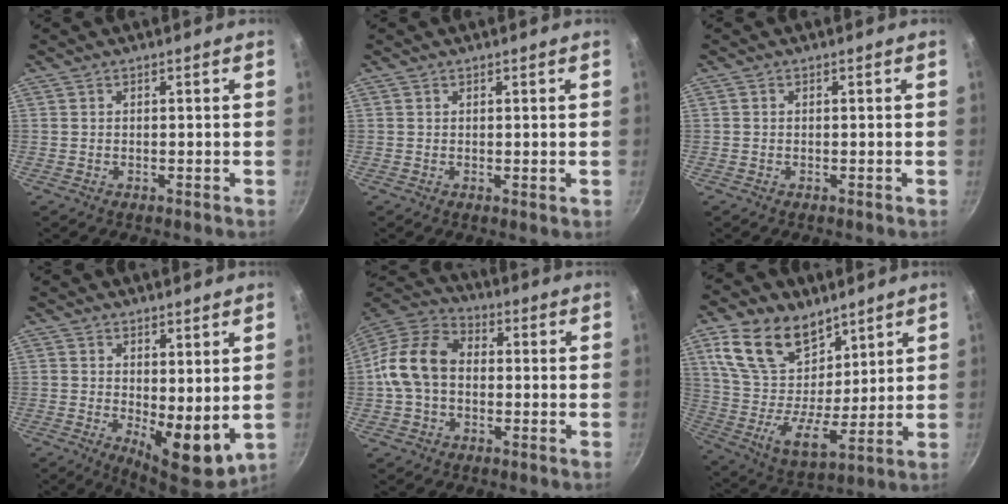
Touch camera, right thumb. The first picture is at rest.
{"total": 0.6, "force": [0.4, 0.3, 0.4], "torque": [-0.004, -0.005, 0.004]}
{"total": 0.0}
{"total": 8.8, "force": [1.0, 3.9, 7.8], "torque": [-0.092, -0.023, 0.024]}
{"total": 12.4, "force": [-0.5, 9.0, 8.5], "torque": [-0.140, 0.035, -0.029]}
{"total": 19.2, "force": [10.8, 11.8, 10.6], "torque": [-0.176, -0.059, 0.204]}